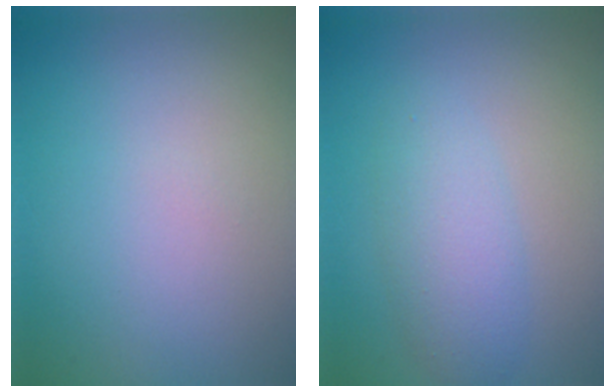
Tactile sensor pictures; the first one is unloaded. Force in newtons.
{"total": 3.3, "press": 3.3, "slide": 0.1}